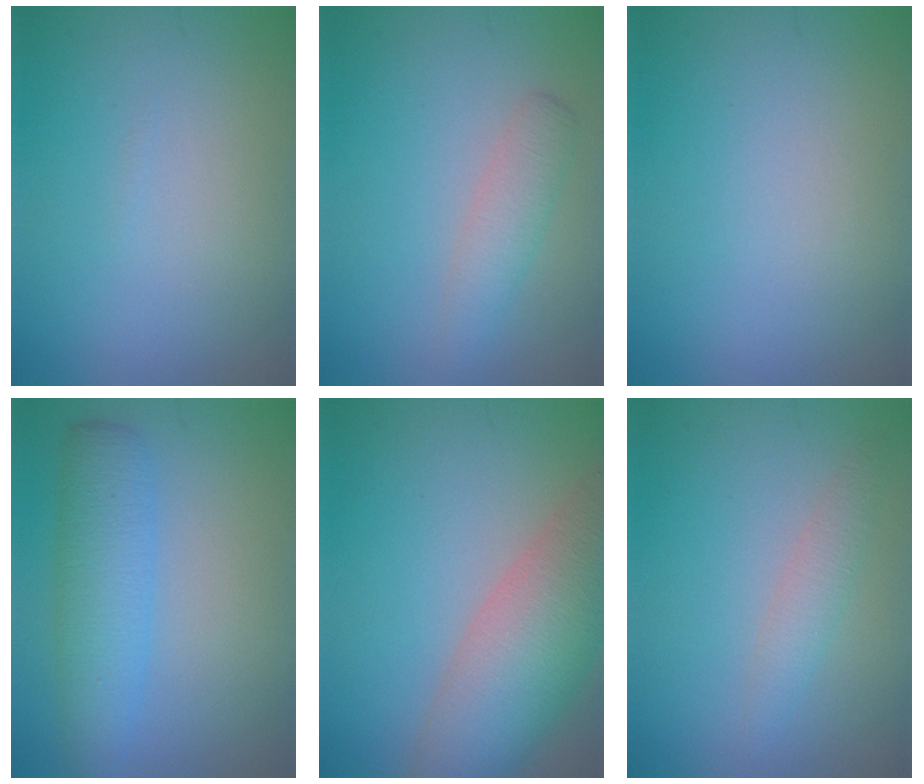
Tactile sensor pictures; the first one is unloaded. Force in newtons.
{"total": 2.5, "press": 2.5, "slide": 0.0}
{"total": 0.0}
{"total": 4.9, "press": 4.8, "slide": 0.1}
{"total": 9.1, "press": 9.0, "slide": 0.6}
{"total": 1.8, "press": 1.8, "slide": 0.0}